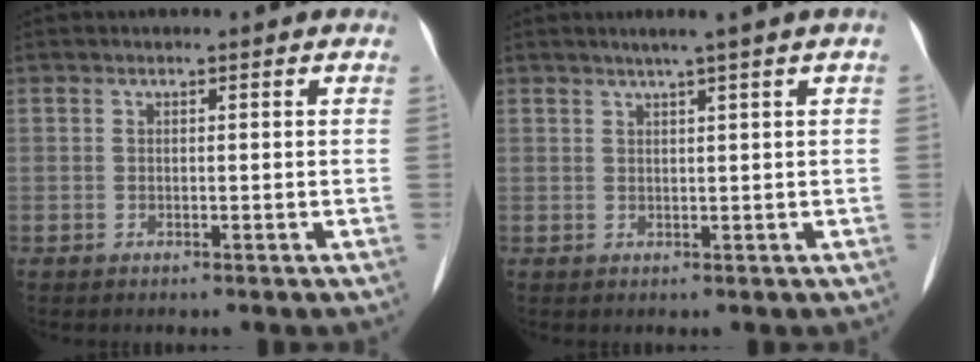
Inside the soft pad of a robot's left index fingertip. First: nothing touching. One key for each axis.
{"total": 2.8, "fx": 1.7, "fy": -0.8, "fz": 2.0, "tx": -0.033, "ty": -0.001, "tz": 0.033}